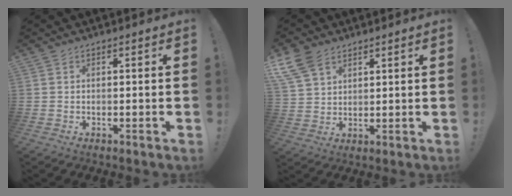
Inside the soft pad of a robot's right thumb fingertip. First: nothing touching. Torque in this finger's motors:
{"motor_torque": [-0.10, 0.18, 0.53, 0.31, 0.02]}